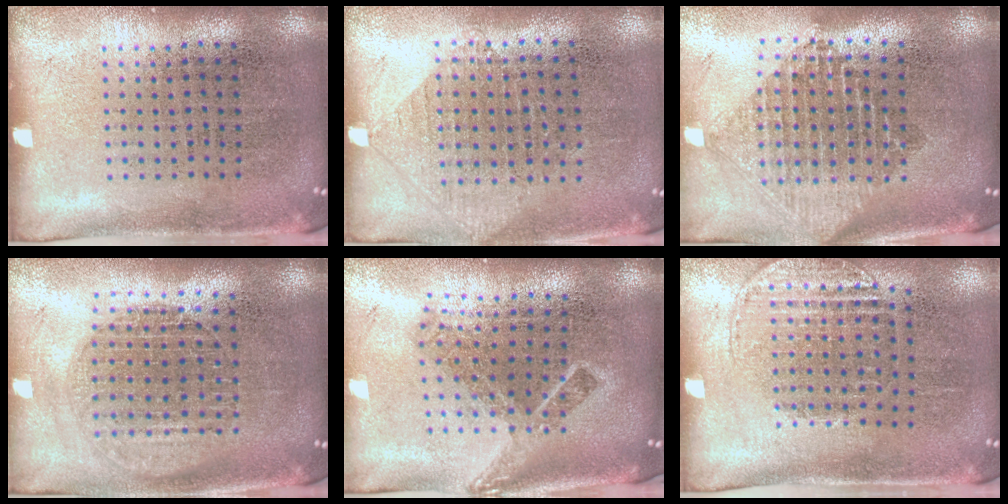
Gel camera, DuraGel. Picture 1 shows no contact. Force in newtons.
{"total": 0.9, "press": 0.8, "slide": 0.3}
{"total": 2.2, "press": 1.7, "slide": 1.4}
{"total": 1.6, "press": 1.5, "slide": 0.7}
{"total": 2.1, "press": 1.4, "slide": 1.5}
{"total": 1.3, "press": 1.1, "slide": 0.7}